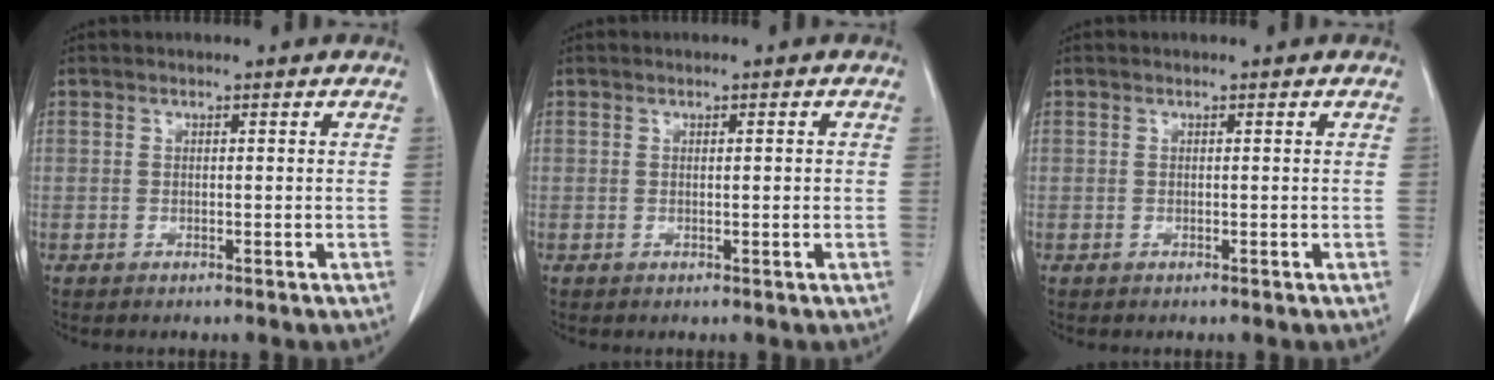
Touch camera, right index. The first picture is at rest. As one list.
[{"total": 0.8, "force": [0.0, 0.1, 0.8], "torque": [-0.015, 0.002, 0.003]}, {"total": 0.0}]